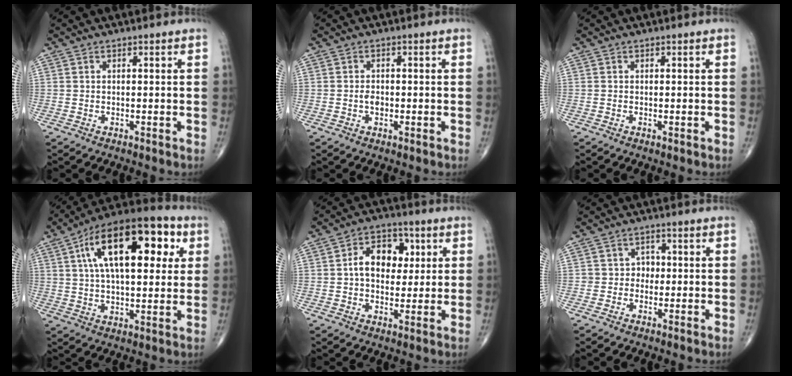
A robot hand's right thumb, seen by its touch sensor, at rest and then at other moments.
{"total": 1.7, "force": [-0.4, 1.1, 1.2], "torque": [-0.017, 0.002, -0.007]}
{"total": 0.0}
{"total": 23.0, "force": [7.1, 10.7, 19.0], "torque": [-0.287, 0.015, 0.106]}
{"total": 9.8, "force": [1.9, 6.9, 6.8], "torque": [-0.072, 0.008, 0.026]}
{"total": 2.7, "force": [-0.2, 2.5, 0.9], "torque": [0.012, 0.010, -0.011]}